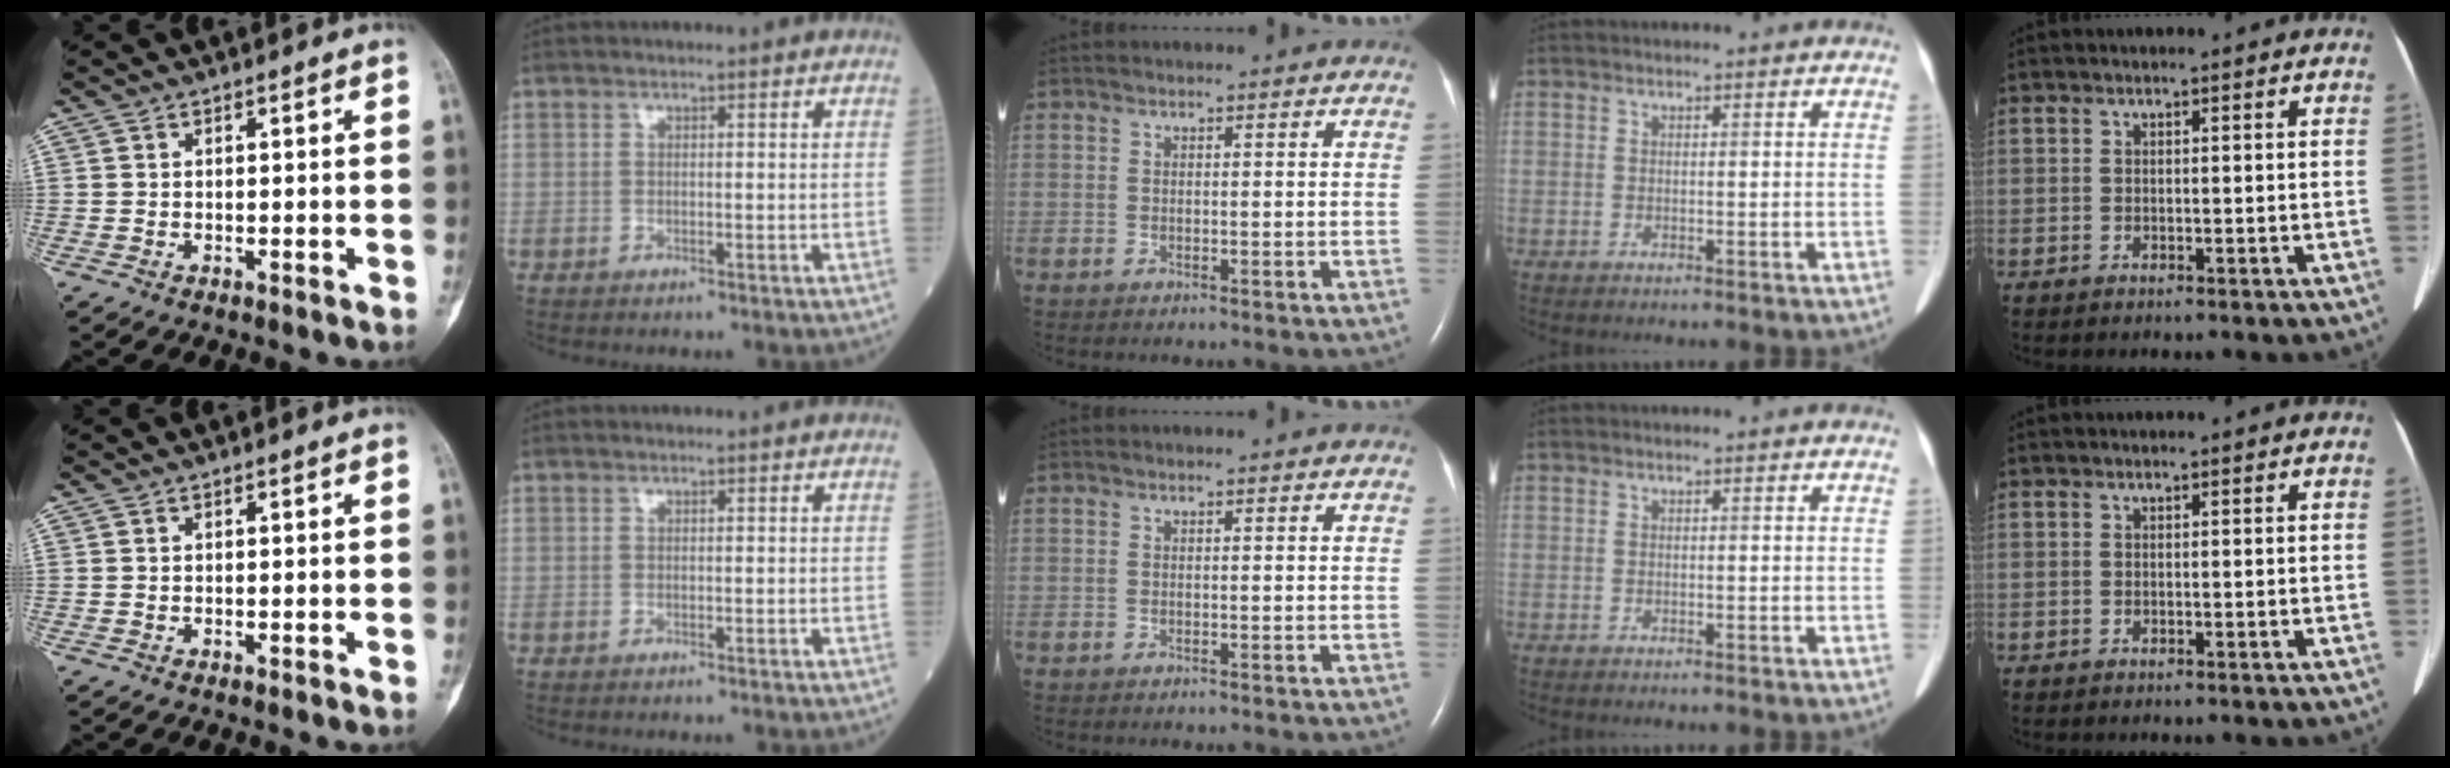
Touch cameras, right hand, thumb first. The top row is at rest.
{}